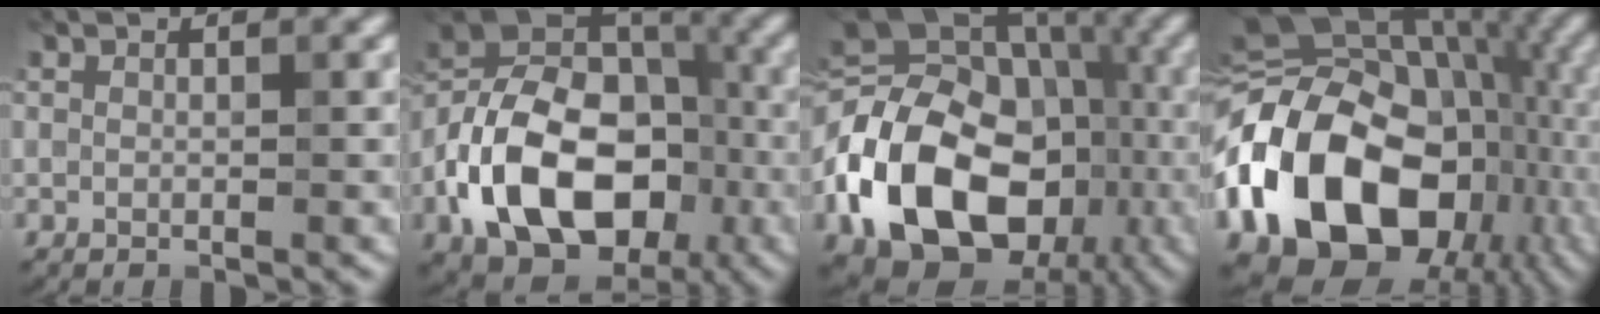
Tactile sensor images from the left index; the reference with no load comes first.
{"total": 14.1, "force": [-4.8, 9.4, 9.2], "torque": [-0.165, 0.004, -0.105]}
{"total": 19.3, "force": [-5.7, 14.2, 11.6], "torque": [-0.233, -0.005, -0.104]}
{"total": 19.7, "force": [-3.8, 14.6, 12.6], "torque": [-0.256, -0.008, -0.058]}